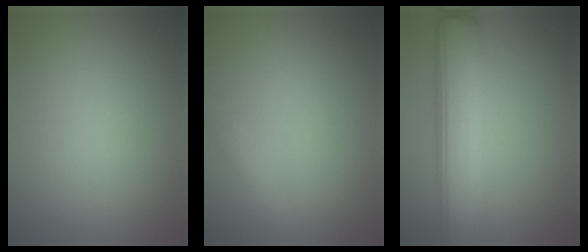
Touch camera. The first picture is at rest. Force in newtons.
{"total": 1.9, "press": 1.9, "slide": 0.0}
{"total": 7.4, "press": 7.3, "slide": 0.5}